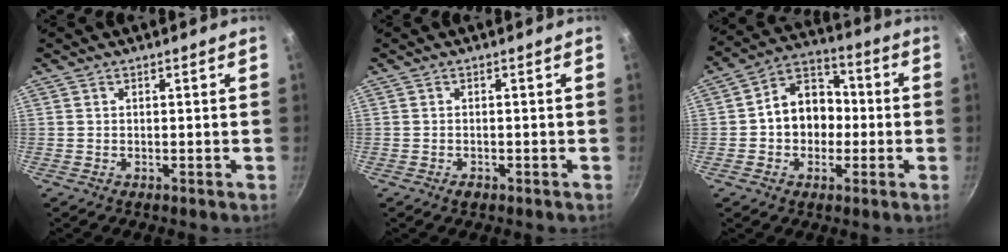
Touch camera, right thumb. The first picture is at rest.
{"total": 1.3, "force": [-0.8, 0.7, 0.8], "torque": [-0.014, 0.004, -0.013]}
{"total": 11.8, "force": [-0.8, 9.4, 7.0], "torque": [-0.061, 0.034, -0.029]}